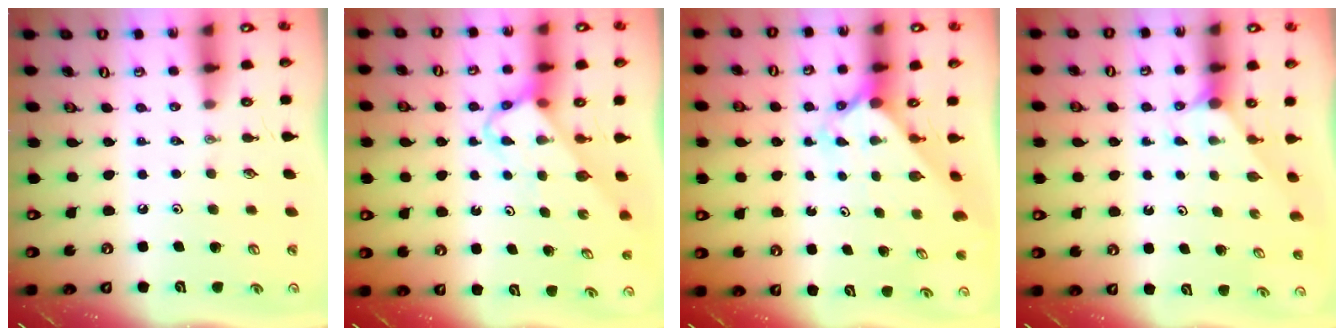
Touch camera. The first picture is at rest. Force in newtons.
{"total": 3.8, "press": 3.8, "slide": 0.2}
{"total": 2.5, "press": 2.5, "slide": 0.3}
{"total": 1.7, "press": 1.7, "slide": 0.2}